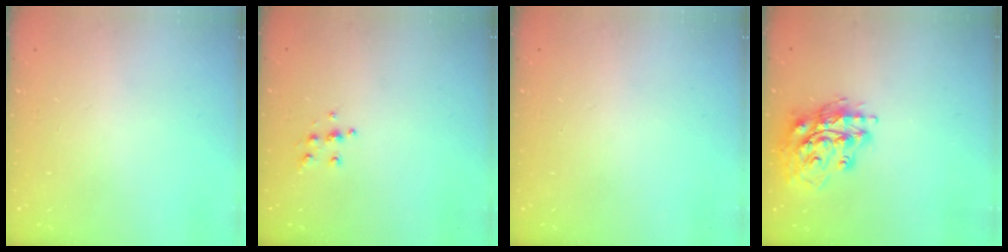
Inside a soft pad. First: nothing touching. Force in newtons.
{"total": 5.1, "press": 5.1, "slide": 0.5}
{"total": 0.0}
{"total": 16.9, "press": 16.7, "slide": 2.3}